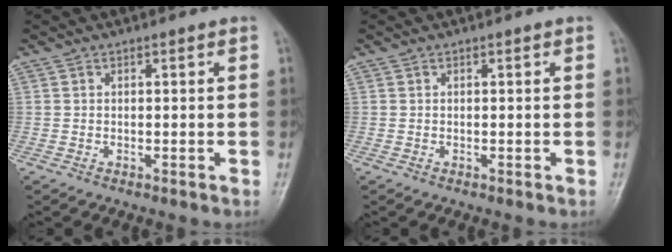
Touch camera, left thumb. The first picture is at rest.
{"total": 0.0}